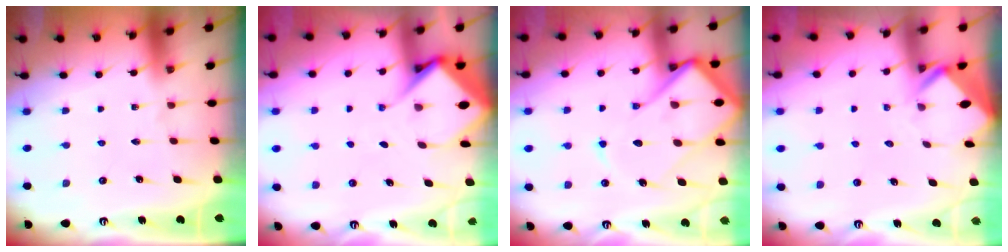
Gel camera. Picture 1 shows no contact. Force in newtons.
{"total": 7.4, "press": 7.3, "slide": 0.8}
{"total": 17.7, "press": 17.6, "slide": 1.8}
{"total": 2.8, "press": 2.8, "slide": 0.2}